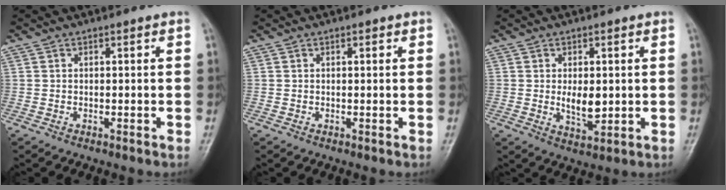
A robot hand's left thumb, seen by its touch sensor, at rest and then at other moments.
{"total": 1.0, "force": [0.4, 0.4, 0.8], "torque": [-0.009, 0.002, 0.004]}
{"total": 5.9, "force": [0.2, 3.0, 5.0], "torque": [-0.071, -0.012, 0.009]}